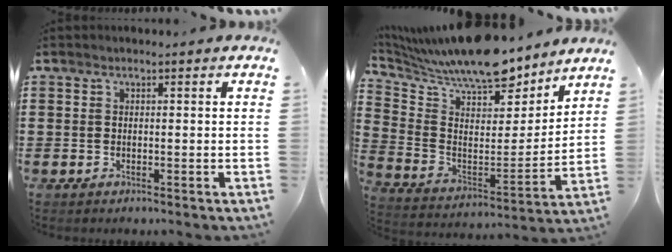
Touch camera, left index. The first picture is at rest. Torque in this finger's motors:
{"motor_torque": [2.14, 0.00, 1.05, 0.21]}